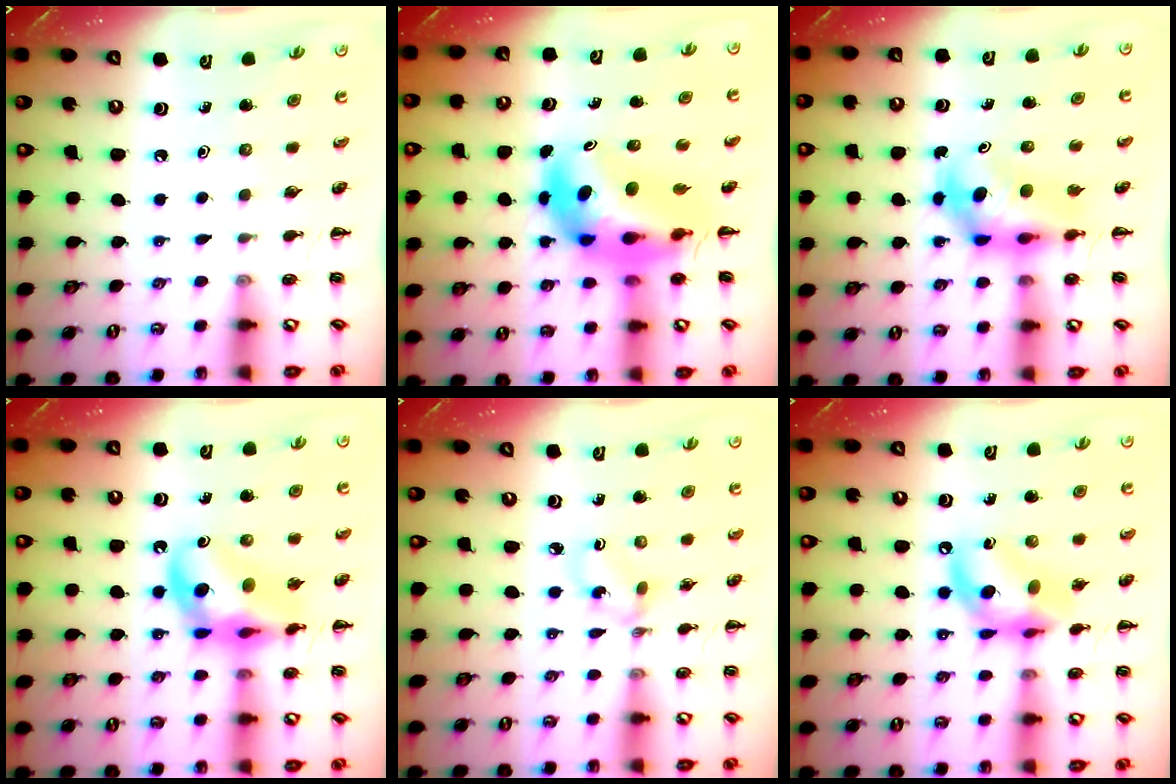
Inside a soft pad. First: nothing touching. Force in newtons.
{"total": 9.3, "press": 8.8, "slide": 3.1}
{"total": 5.7, "press": 5.6, "slide": 1.2}
{"total": 14.8, "press": 14.3, "slide": 3.7}
{"total": 1.4, "press": 1.3, "slide": 0.6}
{"total": 13.6, "press": 13.2, "slide": 3.3}